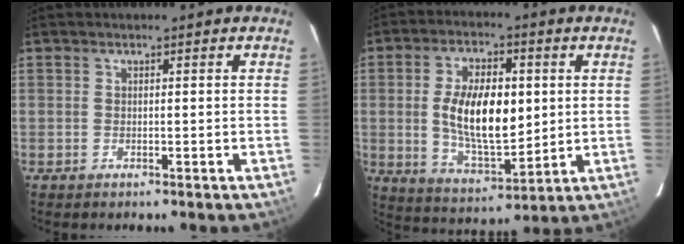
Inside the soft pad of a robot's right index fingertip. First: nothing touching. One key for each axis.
{"total": 14.6, "fx": 1.3, "fy": 7.1, "fz": 12.7, "tx": -0.230, "ty": 0.001, "tz": 0.034}